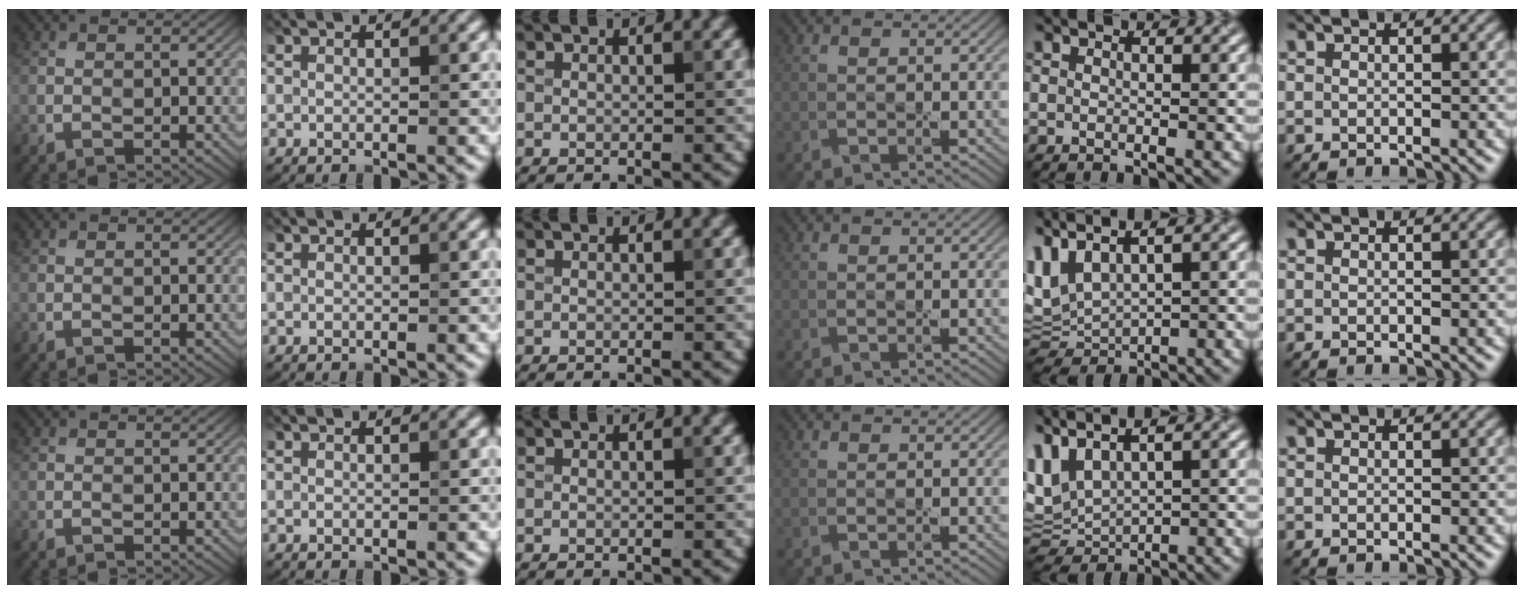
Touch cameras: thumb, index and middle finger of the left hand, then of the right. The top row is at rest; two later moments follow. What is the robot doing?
{"motion": "press", "object": "sticker"}